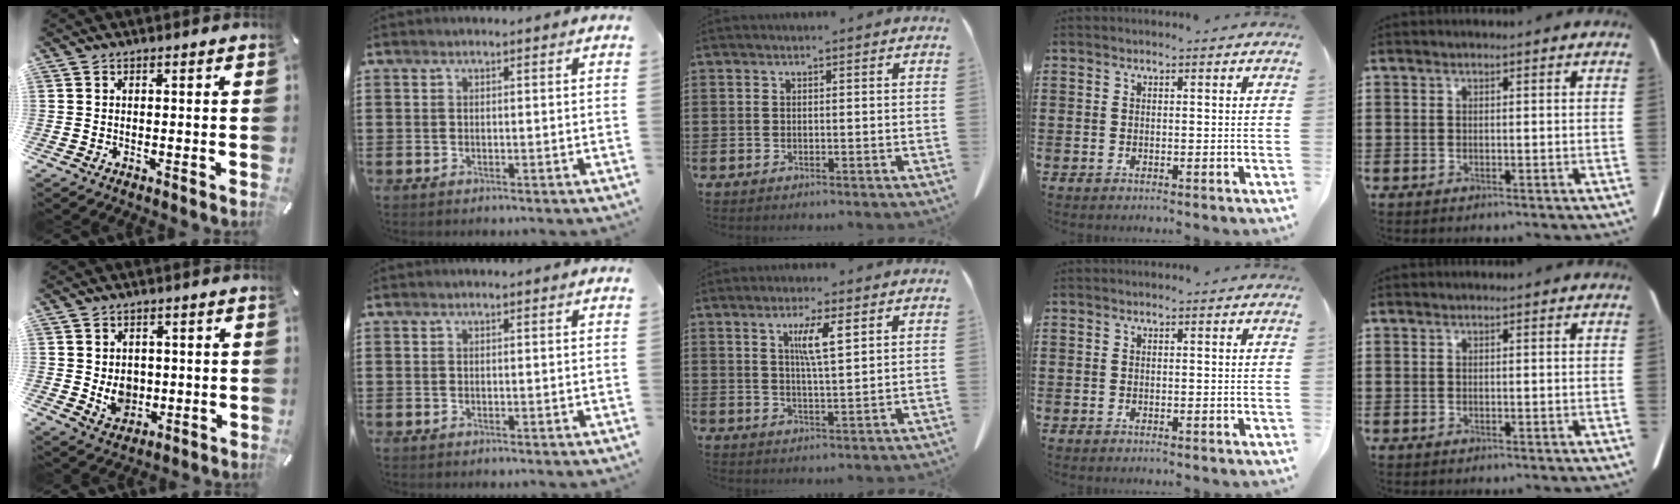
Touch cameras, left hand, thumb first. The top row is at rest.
{"thumb": {"total": 5.8, "force": [0.2, 5.2, 2.5], "torque": [-0.025, -0.005, 0.003]}, "middle": {"total": 4.8, "force": [2.3, 0.6, 4.2], "torque": [-0.080, -0.001, 0.035]}}